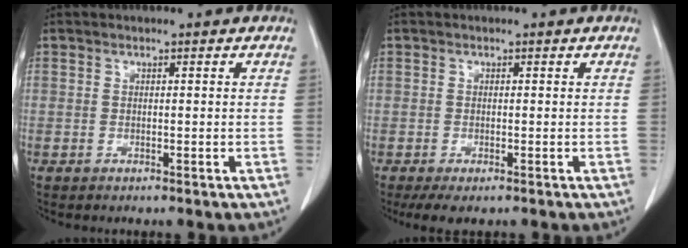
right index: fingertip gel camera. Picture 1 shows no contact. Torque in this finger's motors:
{"motor_torque": [-0.56, -0.15, -0.34, -0.11]}